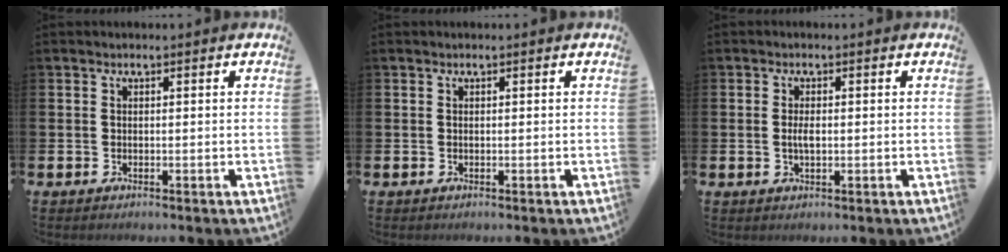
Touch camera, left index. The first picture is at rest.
{"total": 0.0}
{"total": 2.1, "force": [-0.1, 0.8, 1.9], "torque": [-0.034, 0.002, -0.004]}